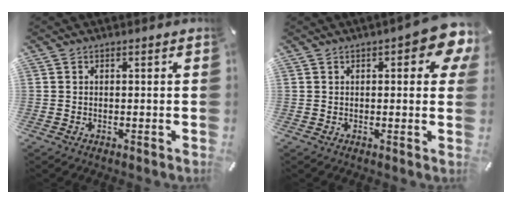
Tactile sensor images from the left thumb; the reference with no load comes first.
{"total": 8.3, "force": [3.1, 3.3, 6.9], "torque": [-0.084, -0.012, 0.047]}